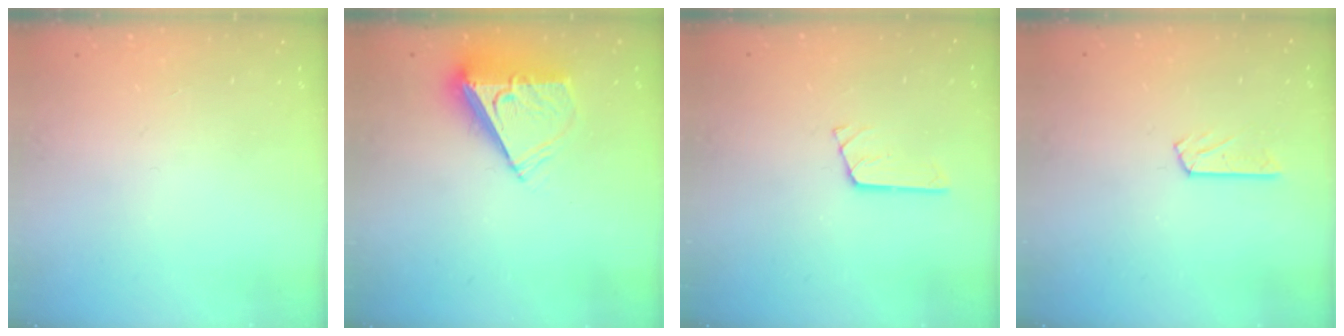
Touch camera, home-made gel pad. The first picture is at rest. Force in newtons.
{"total": 7.4, "press": 7.2, "slide": 1.4}
{"total": 3.4, "press": 3.4, "slide": 0.3}
{"total": 4.3, "press": 4.3, "slide": 0.3}